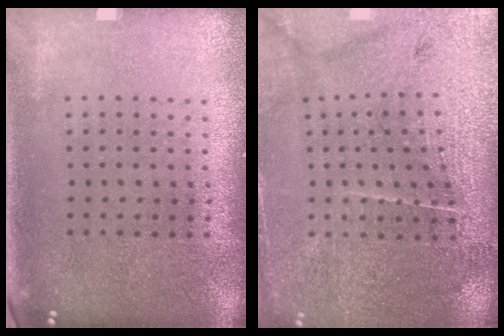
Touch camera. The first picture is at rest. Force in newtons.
{"total": 3.3, "press": 3.3, "slide": 0.4}